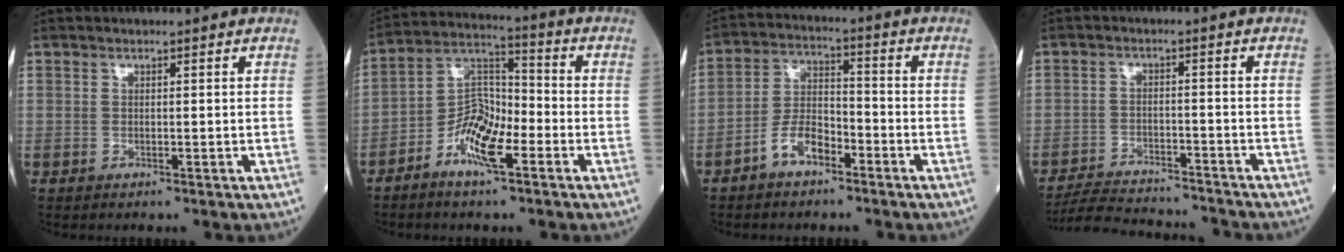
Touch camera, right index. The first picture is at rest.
{"total": 8.9, "force": [-4.3, 3.1, 7.2], "torque": [-0.141, 0.015, -0.083]}
{"total": 6.4, "force": [-4.0, 2.8, 4.1], "torque": [-0.090, 0.012, -0.080]}
{"total": 11.1, "force": [-10.8, 1.4, 2.1], "torque": [-0.040, 0.004, -0.163]}